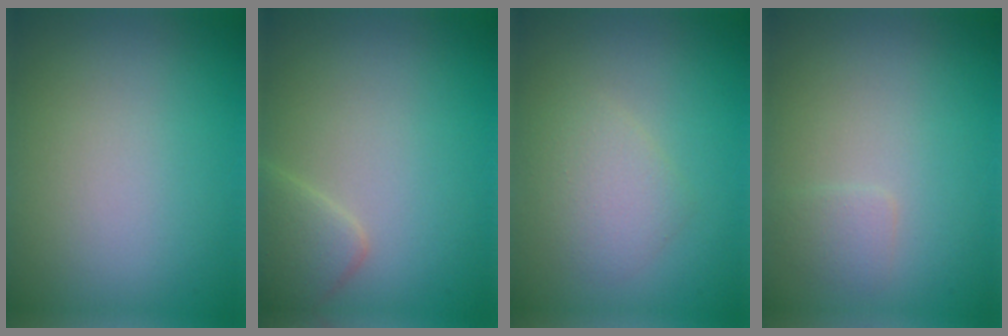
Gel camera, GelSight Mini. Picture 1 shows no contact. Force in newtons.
{"total": 2.6, "press": 2.6, "slide": 0.1}
{"total": 2.3, "press": 2.3, "slide": 0.0}
{"total": 1.0, "press": 1.0, "slide": 0.0}